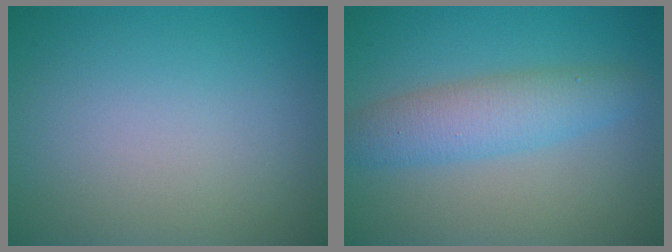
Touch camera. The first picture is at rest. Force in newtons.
{"total": 4.3, "press": 4.3, "slide": 0.1}